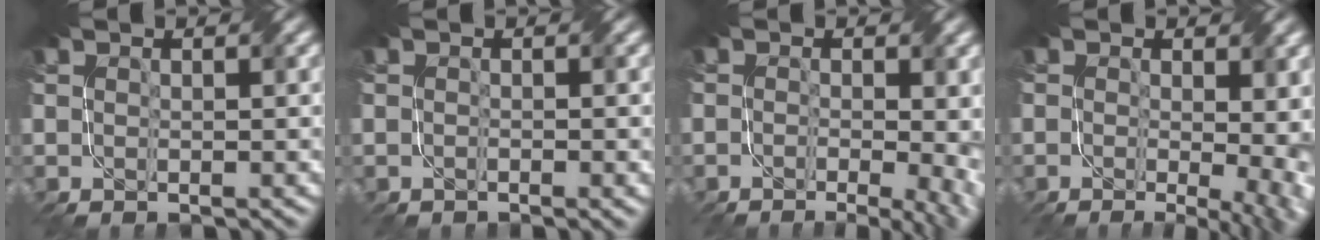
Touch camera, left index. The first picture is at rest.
{"total": 1.1, "force": [-0.5, 0.3, 0.9], "torque": [-0.007, -0.004, -0.004]}
{"total": 8.4, "force": [-1.9, 4.0, 7.1], "torque": [-0.069, -0.008, -0.013]}
{"total": 10.2, "force": [-0.4, 5.5, 8.6], "torque": [-0.101, 0.004, 0.018]}